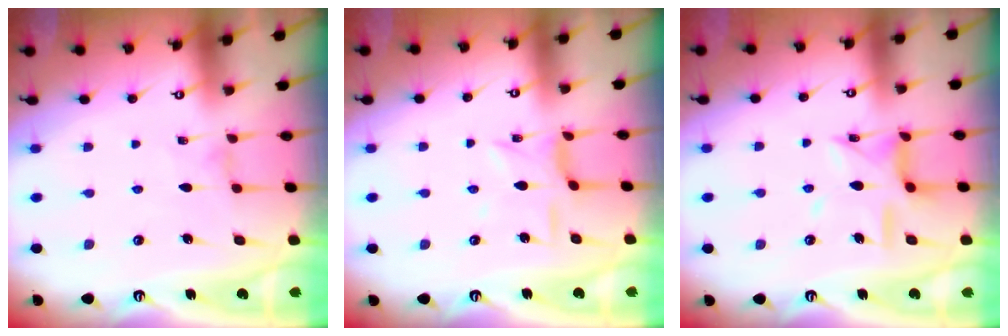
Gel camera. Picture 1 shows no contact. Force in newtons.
{"total": 6.0, "press": 6.0, "slide": 0.4}
{"total": 11.9, "press": 11.8, "slide": 0.9}